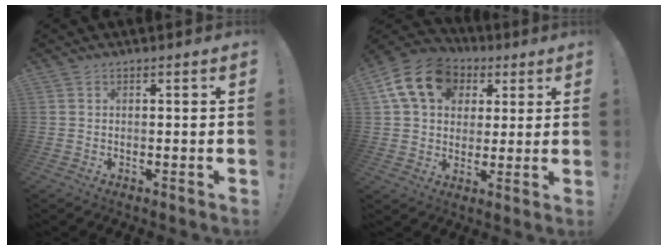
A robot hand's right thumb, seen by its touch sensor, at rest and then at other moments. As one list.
[{"total": 17.0, "force": [6.3, 12.7, 9.4], "torque": [-0.155, -0.016, 0.120]}]